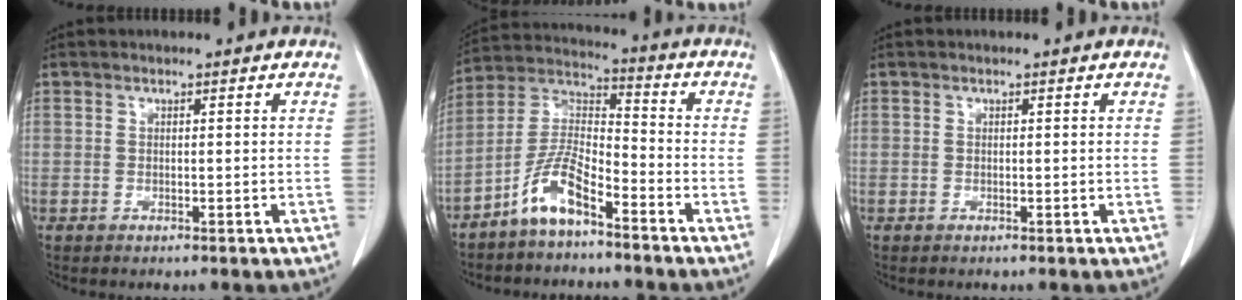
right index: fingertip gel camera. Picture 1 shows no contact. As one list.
[{"total": 8.5, "force": [-5.7, 2.1, 6.0], "torque": [-0.135, 0.007, -0.116]}, {"total": 0.0}]